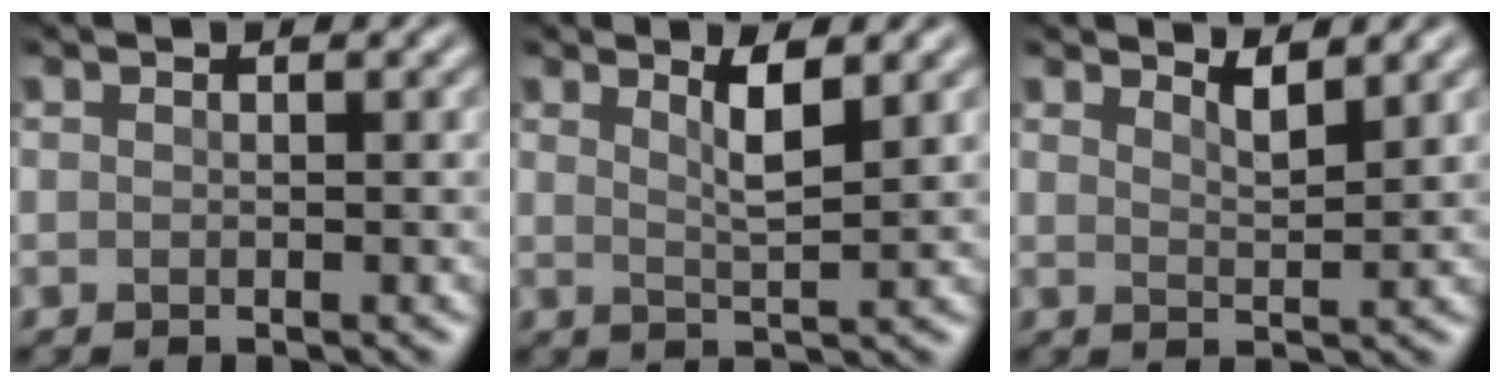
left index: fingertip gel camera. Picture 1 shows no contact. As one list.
[{"total": 2.6, "force": [1.1, 0.6, 2.3], "torque": [-0.033, -0.006, 0.020]}, {"total": 1.7, "force": [1.4, 0.3, 0.9], "torque": [-0.010, -0.003, 0.022]}]